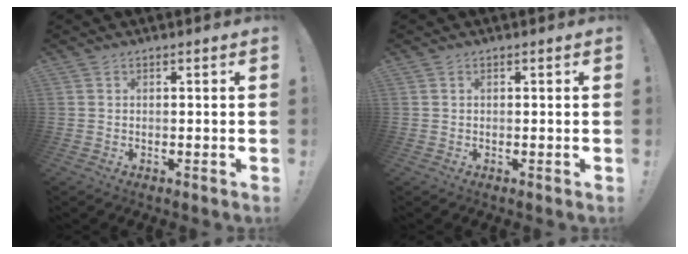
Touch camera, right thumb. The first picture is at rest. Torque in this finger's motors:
{"motor_torque": [-0.10, -0.15, -0.02, -0.08, -0.06]}